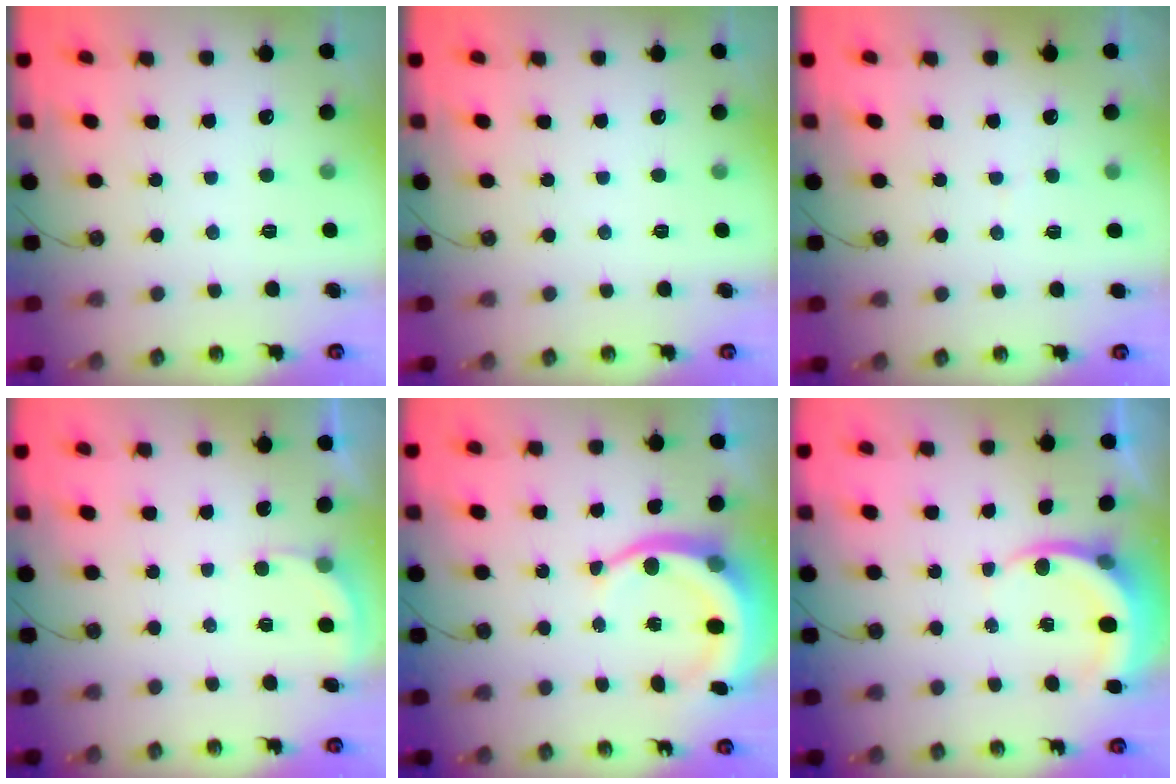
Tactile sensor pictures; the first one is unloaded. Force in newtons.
{"total": 0.0}
{"total": 3.6, "press": 3.5, "slide": 0.3}
{"total": 2.1, "press": 2.1, "slide": 0.1}
{"total": 10.2, "press": 10.1, "slide": 1.8}
{"total": 4.6, "press": 4.6, "slide": 0.3}